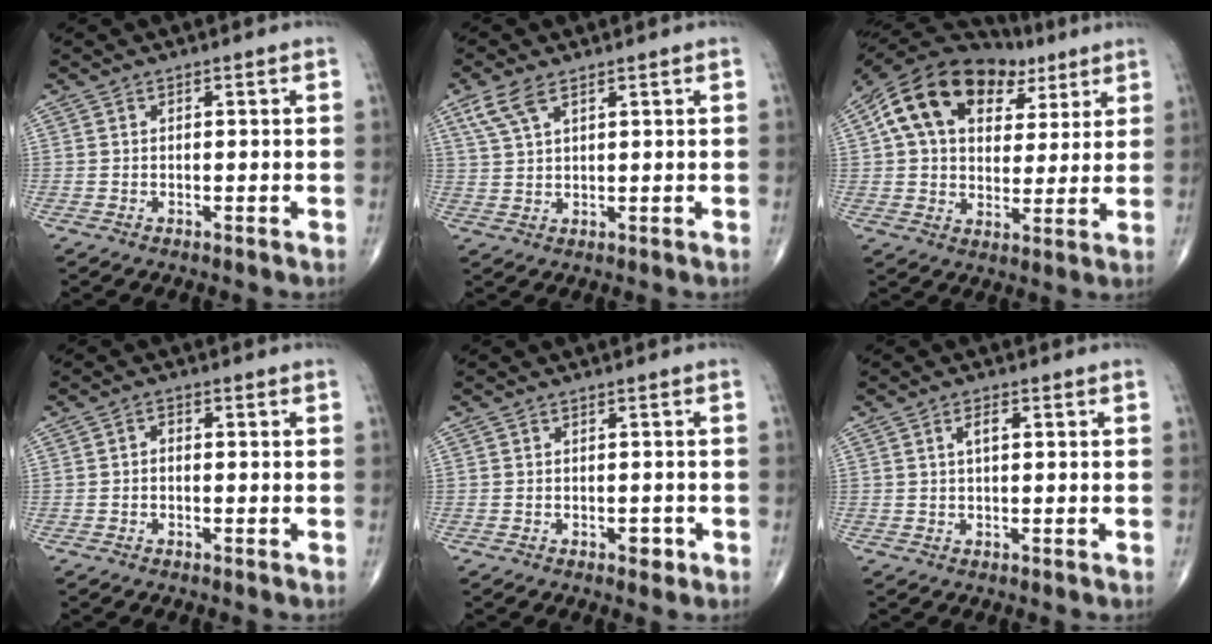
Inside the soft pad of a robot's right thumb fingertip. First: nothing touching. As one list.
[{"total": 5.2, "force": [3.0, 2.2, 3.7], "torque": [-0.086, 0.004, 0.068]}, {"total": 21.8, "force": [9.3, 14.0, 13.9], "torque": [-0.222, 0.019, 0.151]}, {"total": 1.4, "force": [-0.2, 1.0, 1.0], "torque": [-0.006, 0.007, -0.009]}, {"total": 1.8, "force": [-0.8, 1.1, 1.1], "torque": [-0.007, 0.004, -0.011]}, {"total": 2.3, "force": [0.6, 1.0, 2.0], "torque": [-0.031, 0.003, 0.009]}]